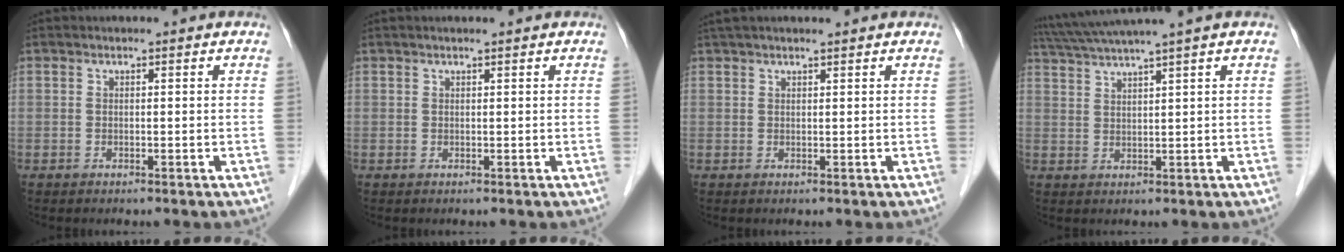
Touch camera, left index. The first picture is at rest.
{"total": 0.9, "force": [0.7, -0.1, 0.6], "torque": [-0.009, 0.007, 0.014]}
{"total": 5.1, "force": [4.2, 0.3, 2.8], "torque": [-0.041, 0.033, 0.071]}
{"total": 7.8, "force": [6.3, -1.8, 4.2], "torque": [-0.074, 0.022, 0.110]}